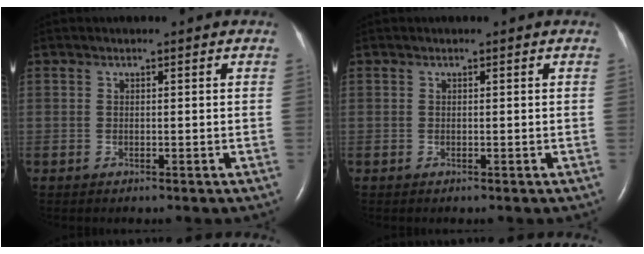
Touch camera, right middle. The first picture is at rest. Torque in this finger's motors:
{"motor_torque": [0.00, 0.00, 0.00, 0.00]}